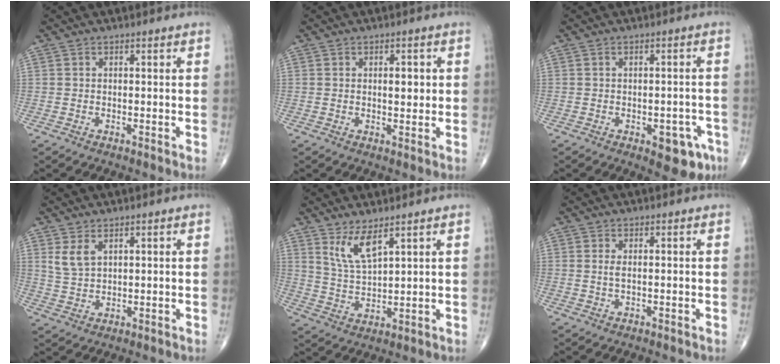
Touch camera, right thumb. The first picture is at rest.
{"total": 3.4, "force": [0.6, 1.6, 2.9], "torque": [-0.033, -0.003, 0.009]}
{"total": 6.8, "force": [-3.2, 3.5, 4.9], "torque": [-0.033, 0.016, -0.033]}
{"total": 4.0, "force": [2.1, 2.1, 2.7], "torque": [-0.052, -0.009, 0.050]}
{"total": 6.2, "force": [4.0, 1.6, 4.5], "torque": [-0.086, -0.037, 0.086]}
{"total": 1.4, "force": [0.3, 0.4, 1.4], "torque": [-0.036, -0.001, 0.009]}